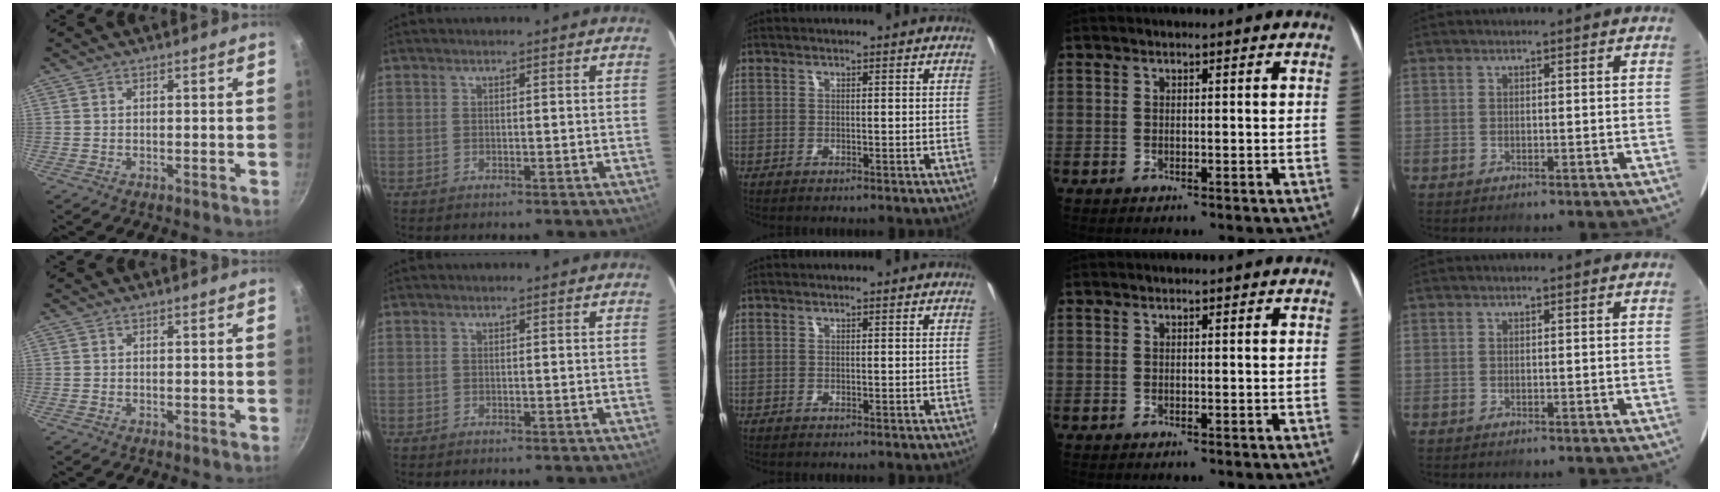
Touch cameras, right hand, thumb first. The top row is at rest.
{}